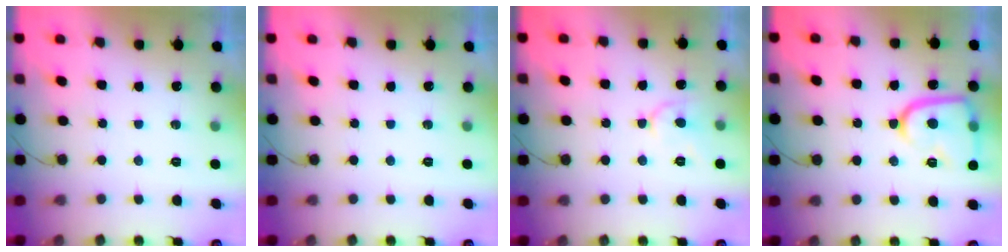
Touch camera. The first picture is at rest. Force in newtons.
{"total": 0.0}
{"total": 7.0, "press": 6.9, "slide": 0.8}
{"total": 14.7, "press": 14.6, "slide": 1.3}